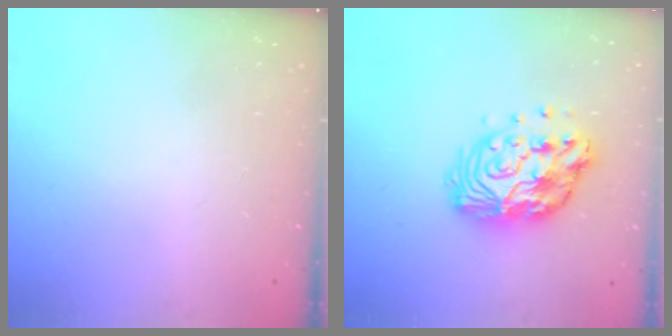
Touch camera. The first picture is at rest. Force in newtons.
{"total": 14.6, "press": 14.5, "slide": 1.1}